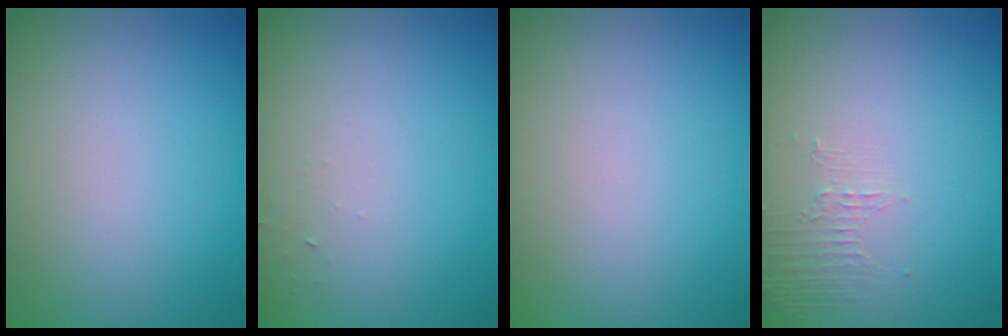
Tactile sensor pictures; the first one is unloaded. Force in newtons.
{"total": 0.6, "press": 0.6, "slide": 0.1}
{"total": 0.0}
{"total": 1.1, "press": 0.2, "slide": 1.0}